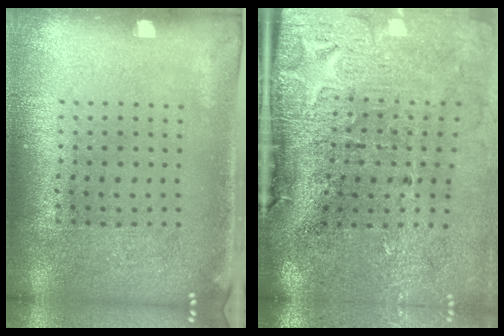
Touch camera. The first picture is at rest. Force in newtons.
{"total": 4.9, "press": 3.8, "slide": 3.1}